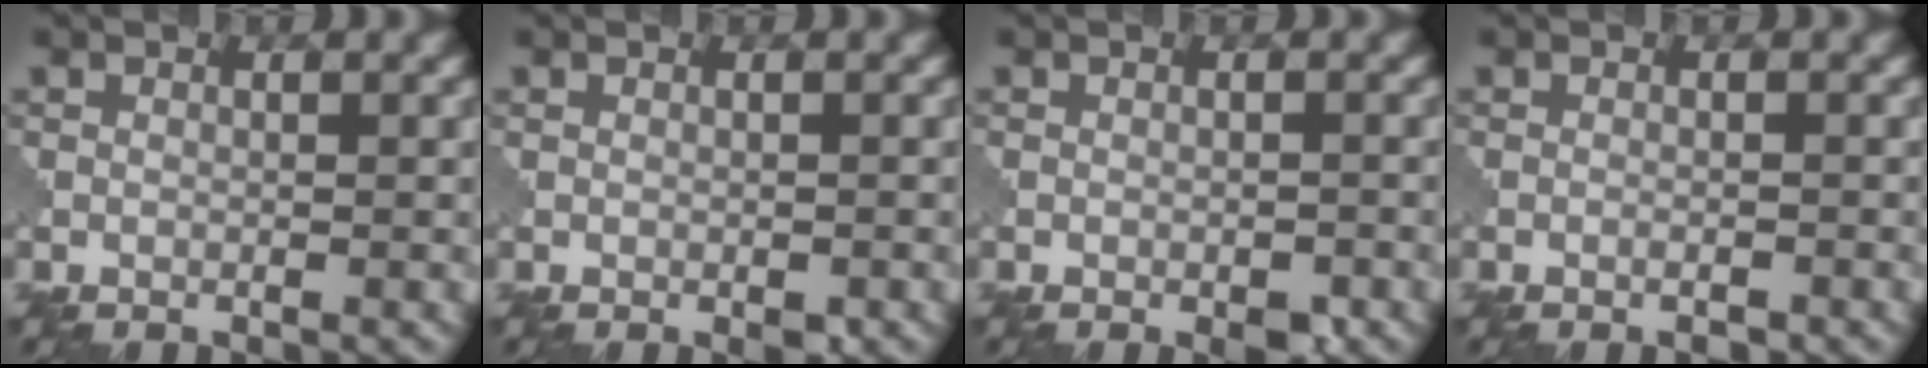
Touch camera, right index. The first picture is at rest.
{"total": 1.0, "force": [-0.4, 0.5, 0.8], "torque": [-0.015, -0.005, -0.005]}
{"total": 1.7, "force": [-1.0, 0.6, 1.2], "torque": [-0.016, -0.002, -0.015]}
{"total": 0.9, "force": [-0.7, 0.1, 0.6], "torque": [-0.012, -0.001, -0.014]}